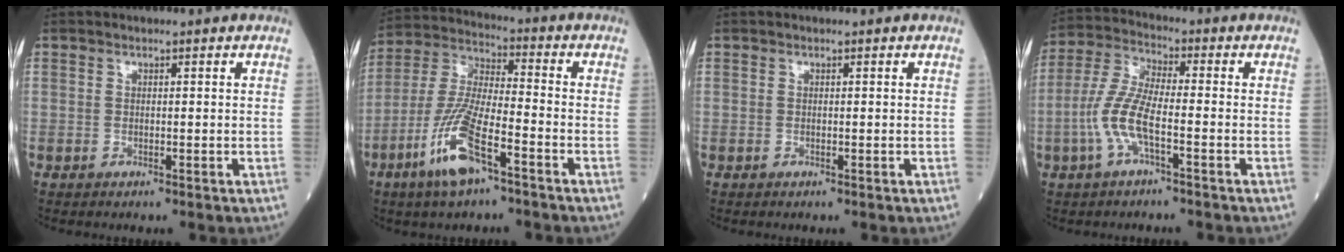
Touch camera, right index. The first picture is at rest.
{"total": 12.6, "force": [-6.4, 2.7, 10.5], "torque": [-0.224, -0.011, -0.124]}
{"total": 0.0}
{"total": 8.1, "force": [-2.8, 1.8, 7.4], "torque": [-0.176, 0.006, -0.060]}